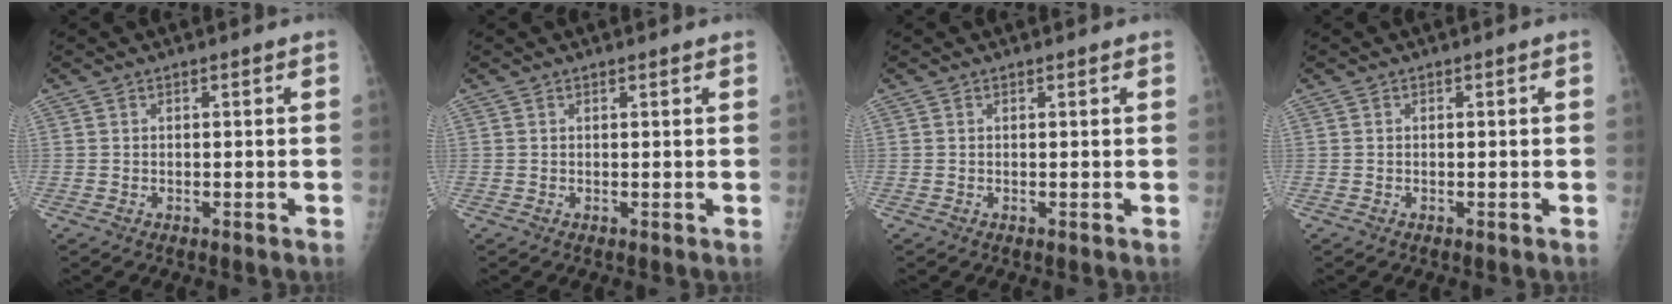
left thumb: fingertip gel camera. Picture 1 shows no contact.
{"total": 1.0, "force": [0.8, 0.2, 0.5], "torque": [-0.004, 0.001, 0.012]}
{"total": 0.5, "force": [0.5, 0.1, 0.2], "torque": [-0.006, -0.001, 0.007]}
{"total": 0.0}